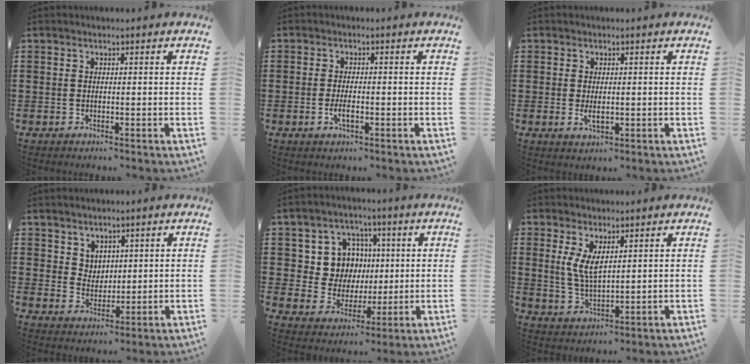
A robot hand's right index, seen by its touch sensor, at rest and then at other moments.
{"total": 2.6, "force": [-0.9, 0.7, 2.3], "torque": [-0.048, -0.005, -0.017]}
{"total": 2.2, "force": [-0.1, 0.8, 2.0], "torque": [-0.039, -0.001, -0.001]}
{"total": 3.8, "force": [2.5, 2.8, 0.5], "torque": [-0.022, 0.007, 0.048]}
{"total": 9.0, "force": [1.8, 8.1, 3.3], "torque": [-0.087, 0.014, 0.038]}
{"total": 4.8, "force": [1.9, 1.9, 3.9], "torque": [-0.089, -0.002, 0.032]}